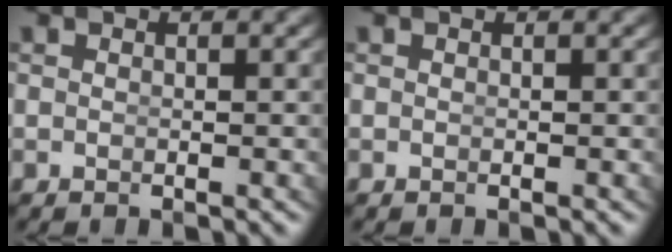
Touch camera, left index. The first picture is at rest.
{"total": 0.0}